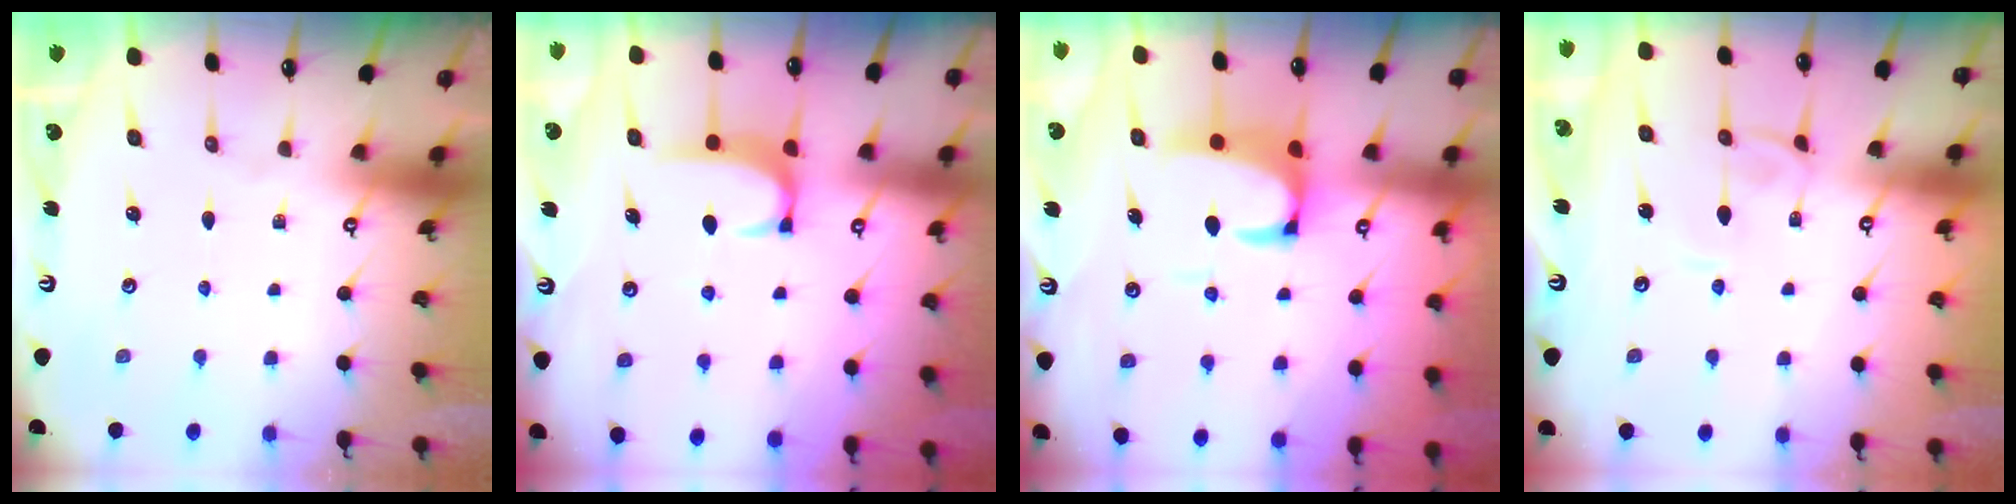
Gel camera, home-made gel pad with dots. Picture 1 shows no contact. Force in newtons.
{"total": 1.8, "press": 1.7, "slide": 0.5}
{"total": 3.7, "press": 3.6, "slide": 1.0}
{"total": 3.2, "press": 3.2, "slide": 0.4}